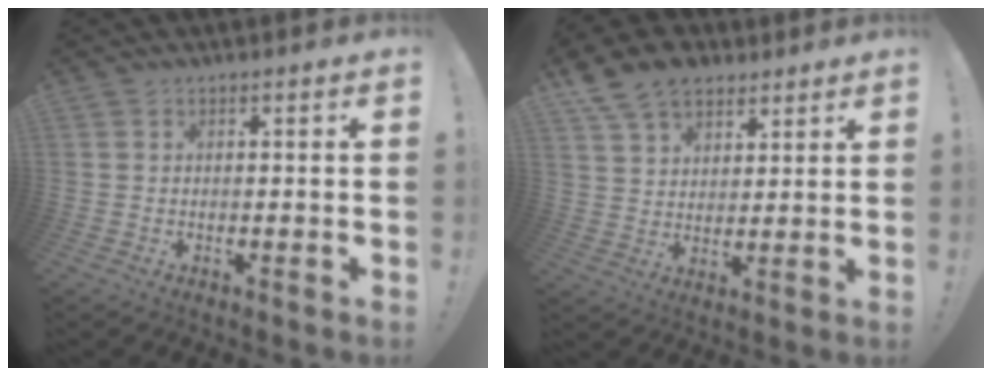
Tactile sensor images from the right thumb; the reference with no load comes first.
{"total": 11.5, "force": [7.7, 7.5, 4.2], "torque": [-0.072, -0.039, 0.152]}